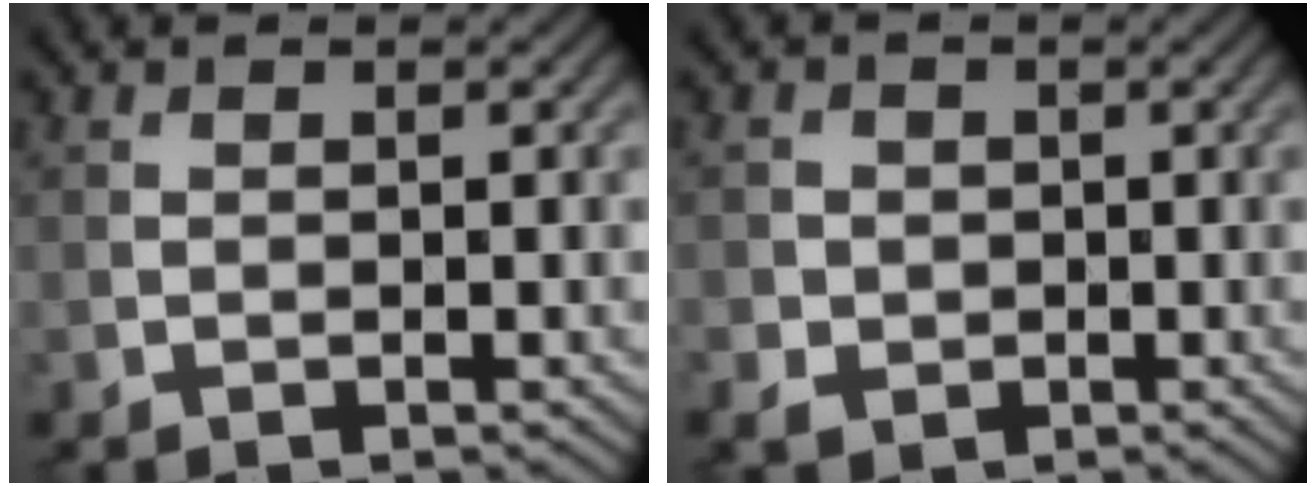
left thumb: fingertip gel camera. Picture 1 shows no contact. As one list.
[{"total": 3.2, "force": [-0.5, 3.0, 0.7], "torque": [-0.014, -0.002, -0.016]}]